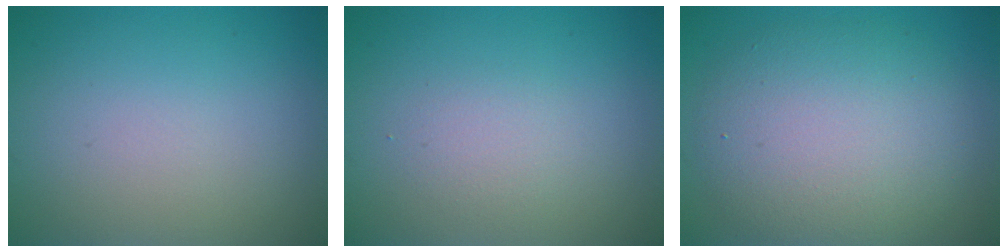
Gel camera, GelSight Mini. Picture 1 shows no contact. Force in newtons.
{"total": 1.4, "press": 1.4, "slide": 0.0}
{"total": 7.2, "press": 7.2, "slide": 0.5}